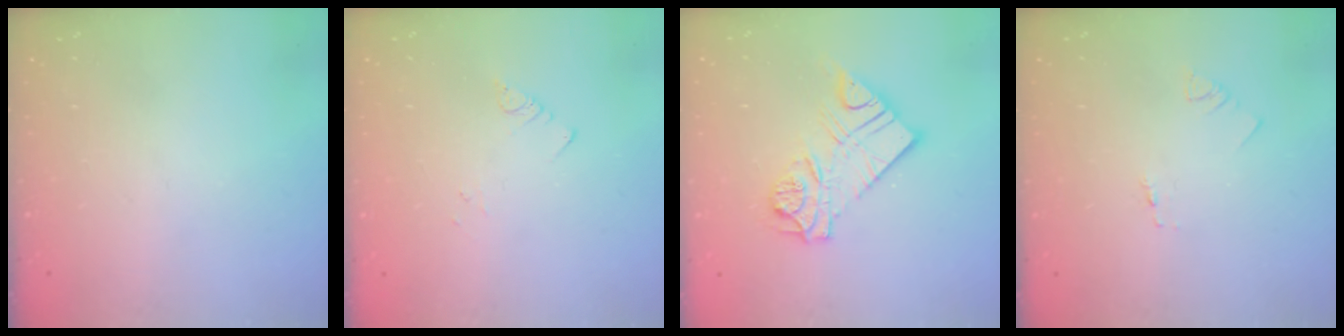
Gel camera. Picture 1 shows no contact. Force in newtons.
{"total": 1.9, "press": 1.9, "slide": 0.2}
{"total": 14.2, "press": 14.1, "slide": 1.6}
{"total": 1.3, "press": 1.2, "slide": 0.1}